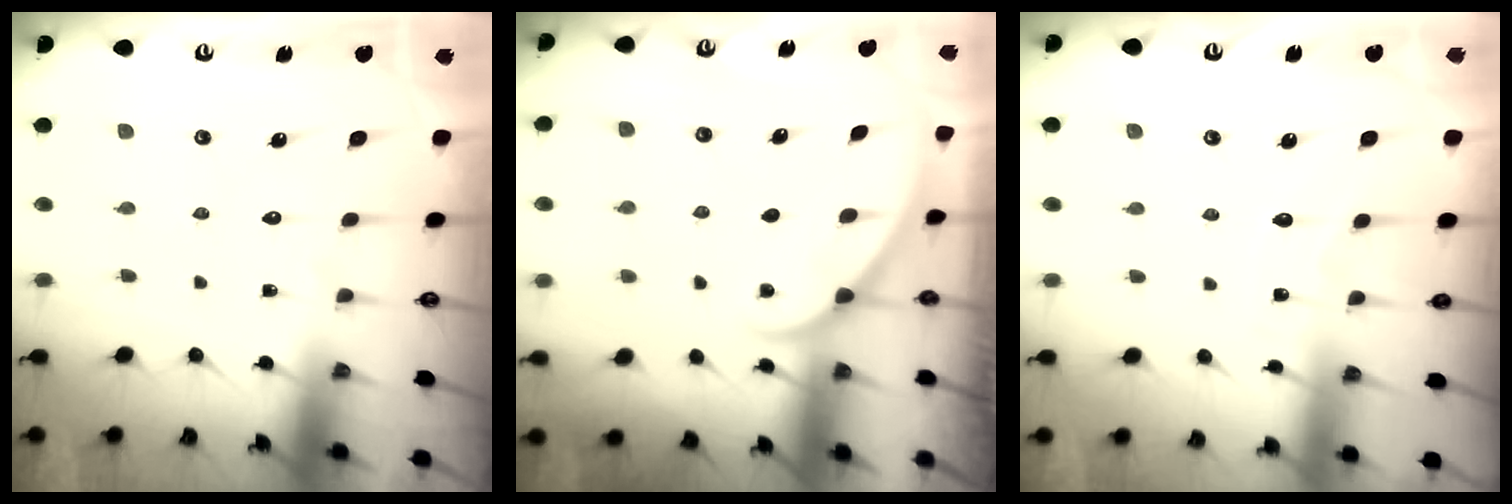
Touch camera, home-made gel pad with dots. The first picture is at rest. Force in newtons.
{"total": 2.1, "press": 2.0, "slide": 0.3}
{"total": 3.1, "press": 3.1, "slide": 0.1}